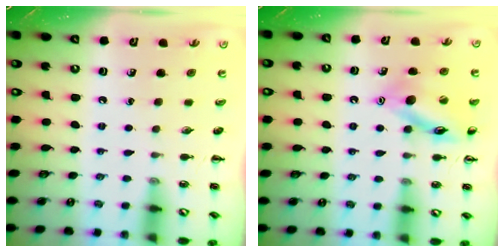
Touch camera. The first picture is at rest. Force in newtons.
{"total": 12.2, "press": 12.2, "slide": 0.9}